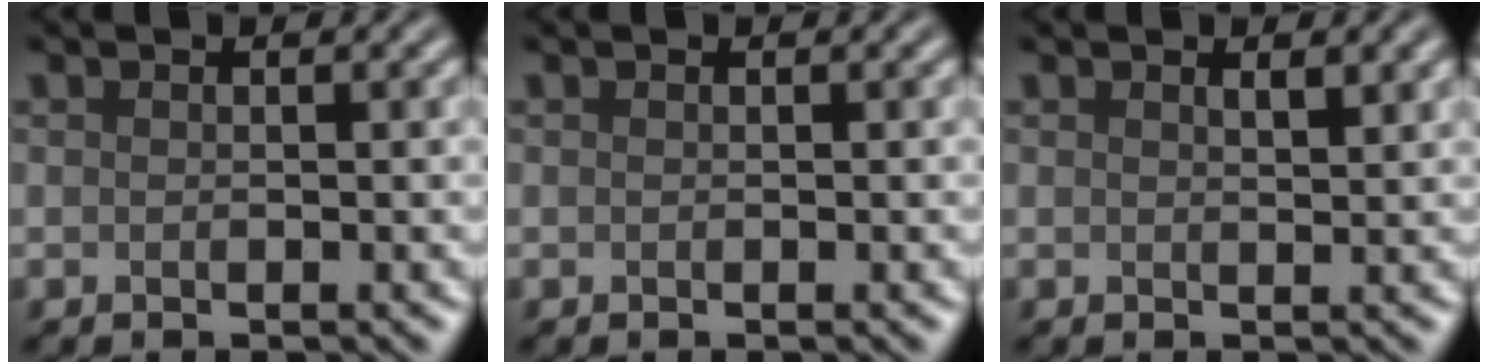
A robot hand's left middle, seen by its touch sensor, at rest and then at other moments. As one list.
[{"total": 0.0}, {"total": 1.1, "force": [0.8, 0.3, 0.7], "torque": [-0.009, -0.001, 0.013]}]